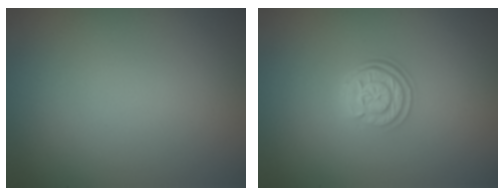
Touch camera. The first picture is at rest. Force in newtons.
{"total": 3.0, "press": 2.4, "slide": 1.7}